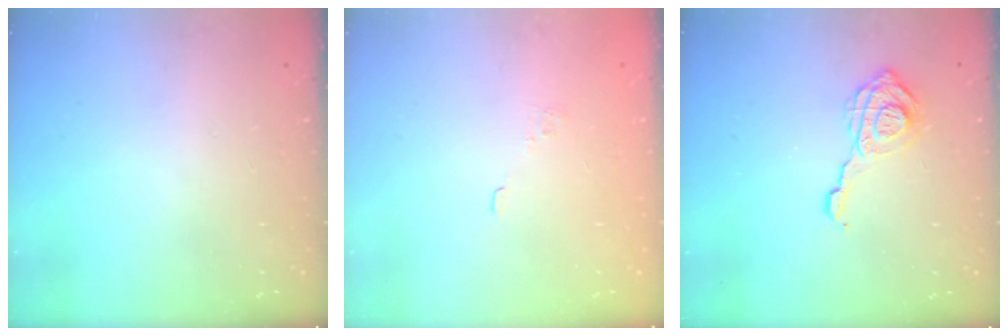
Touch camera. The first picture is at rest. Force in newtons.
{"total": 1.5, "press": 0.9, "slide": 1.3}
{"total": 11.6, "press": 11.6, "slide": 0.8}